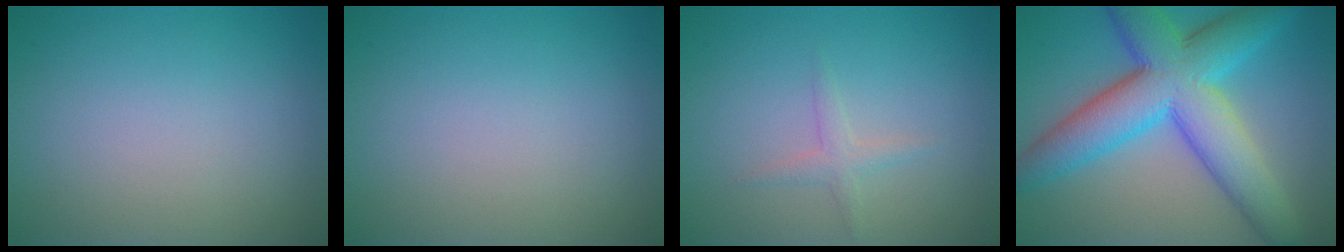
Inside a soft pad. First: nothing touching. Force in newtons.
{"total": 0.0}
{"total": 1.3, "press": 1.3, "slide": 0.1}
{"total": 10.8, "press": 10.8, "slide": 0.1}